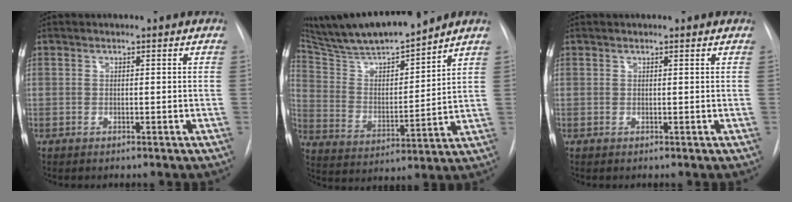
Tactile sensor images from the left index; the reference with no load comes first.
{"total": 16.9, "force": [15.2, 0.8, 7.3], "torque": [-0.132, -0.001, 0.273]}
{"total": 1.1, "force": [1.1, 0.0, 0.3], "torque": [-0.011, 0.010, 0.014]}